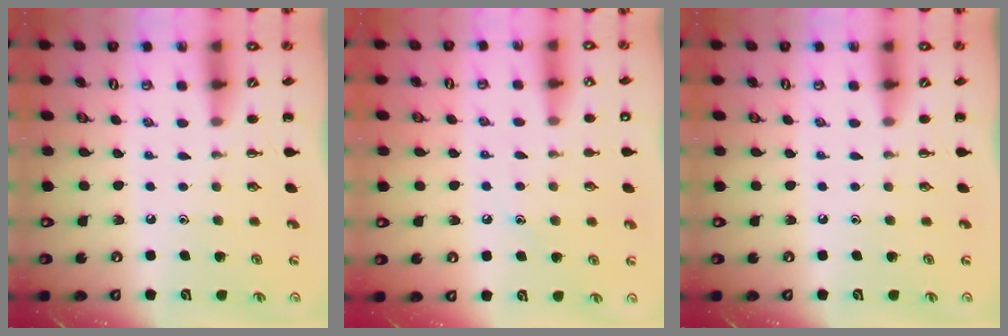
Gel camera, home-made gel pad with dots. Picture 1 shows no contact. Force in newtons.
{"total": 7.9, "press": 7.7, "slide": 2.0}
{"total": 0.0}